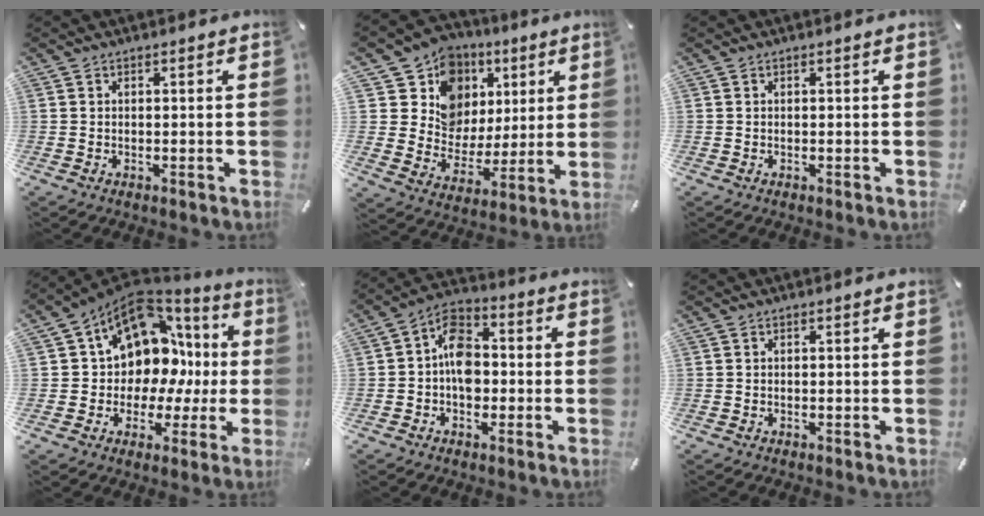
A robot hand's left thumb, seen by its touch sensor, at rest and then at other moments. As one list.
[{"total": 14.2, "force": [6.1, 12.5, 3.0], "torque": [-0.042, -0.053, 0.122]}, {"total": 0.0}, {"total": 13.4, "force": [5.4, 10.1, 6.9], "torque": [-0.110, -0.057, 0.099]}, {"total": 9.2, "force": [-1.2, 6.6, 6.4], "torque": [-0.108, 0.018, -0.019]}, {"total": 0.0}]